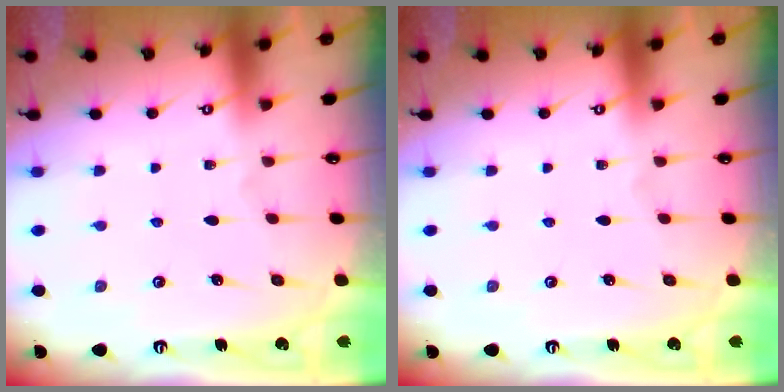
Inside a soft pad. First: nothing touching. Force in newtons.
{"total": 0.0}